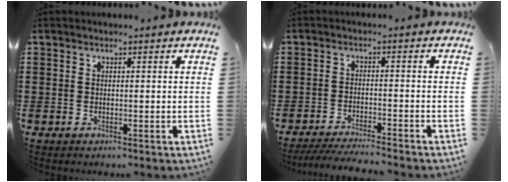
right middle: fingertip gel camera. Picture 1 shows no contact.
{"total": 4.0, "force": [-3.8, -0.2, 1.2], "torque": [-0.025, -0.009, -0.078]}